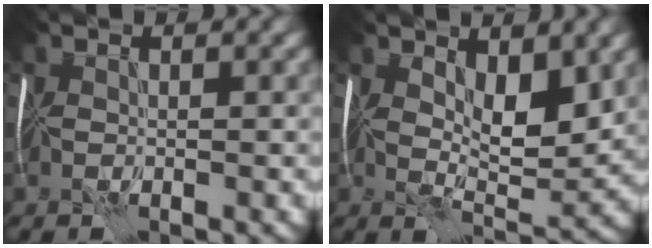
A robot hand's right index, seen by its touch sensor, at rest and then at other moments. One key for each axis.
{"total": 5.5, "fx": 2.0, "fy": 2.4, "fz": 4.5, "tx": -0.075, "ty": -0.010, "tz": 0.038}